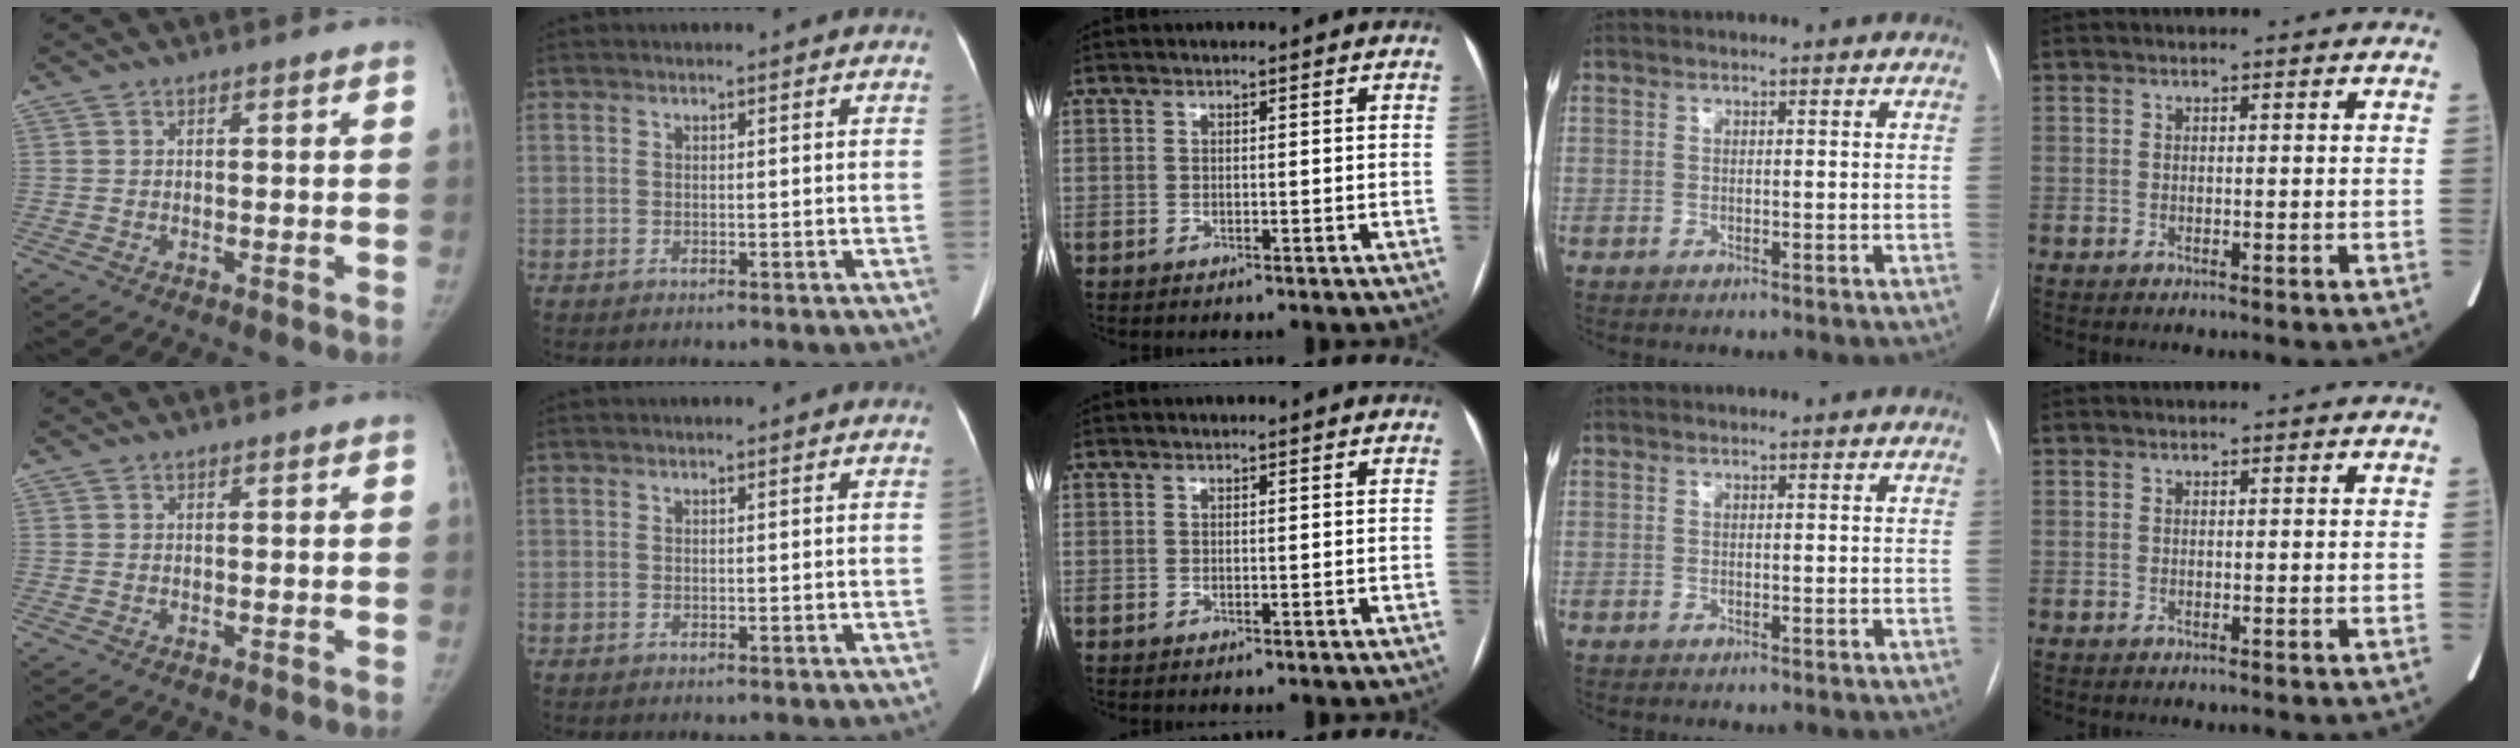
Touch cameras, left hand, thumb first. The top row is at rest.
{}